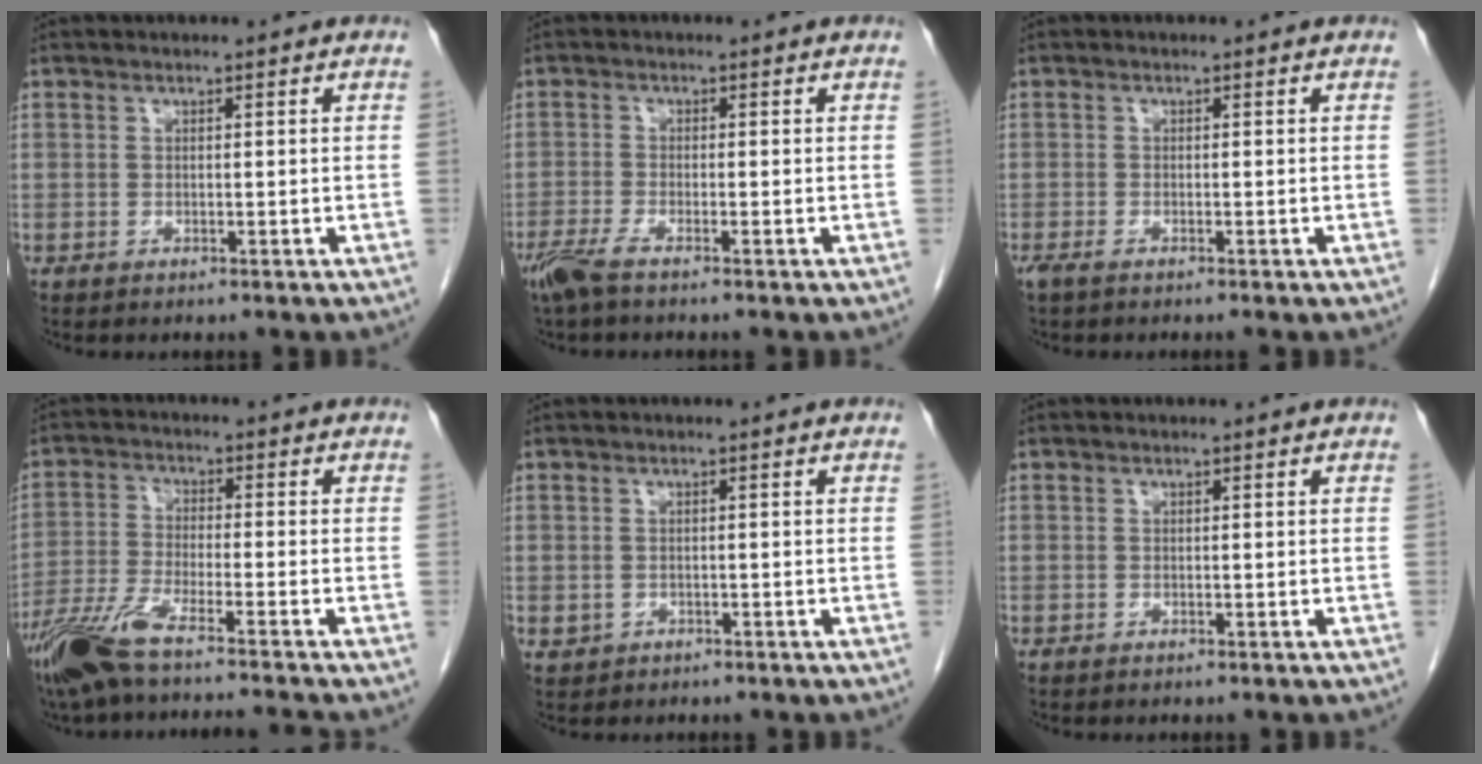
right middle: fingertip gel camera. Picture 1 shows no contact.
{"total": 3.3, "force": [-2.4, 0.2, 2.2], "torque": [-0.049, -0.008, -0.054]}
{"total": 1.4, "force": [-1.1, 0.1, 0.9], "torque": [-0.020, -0.004, -0.022]}
{"total": 11.6, "force": [-9.4, -0.5, 6.8], "torque": [-0.129, -0.025, -0.166]}
{"total": 1.3, "force": [-0.4, 1.2, 0.3], "torque": [-0.005, 0.004, -0.001]}
{"total": 0.0}